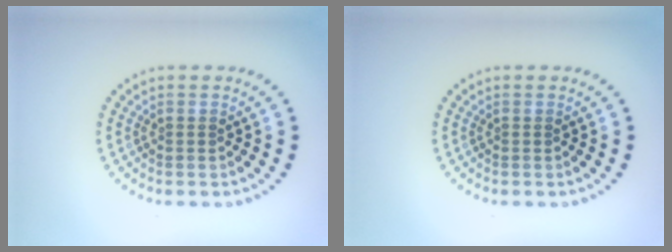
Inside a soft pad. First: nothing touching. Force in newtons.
{"total": 0.0}